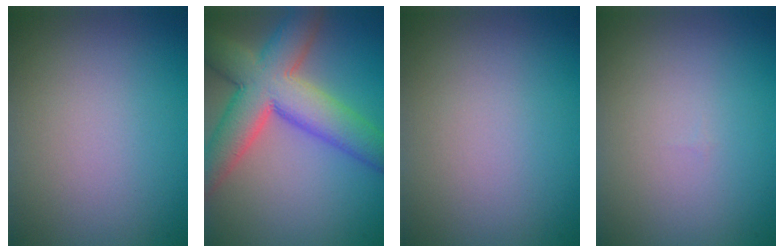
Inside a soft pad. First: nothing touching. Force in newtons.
{"total": 10.2, "press": 10.2, "slide": 0.6}
{"total": 0.0}
{"total": 0.0}